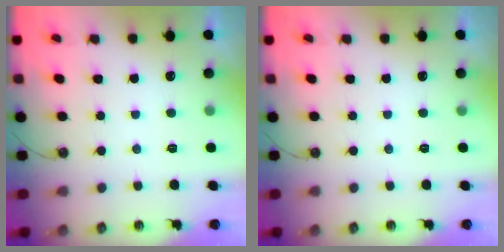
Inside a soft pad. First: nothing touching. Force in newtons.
{"total": 0.0}